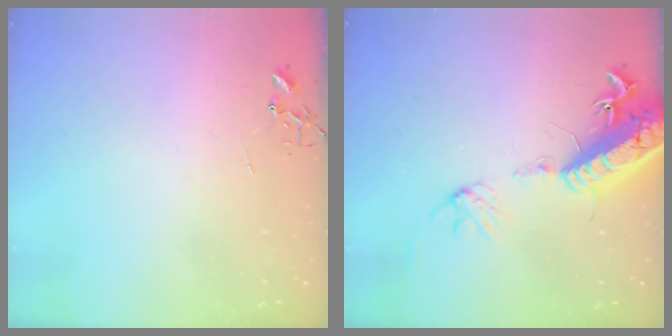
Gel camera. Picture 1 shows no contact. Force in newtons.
{"total": 18.2, "press": 17.7, "slide": 4.2}